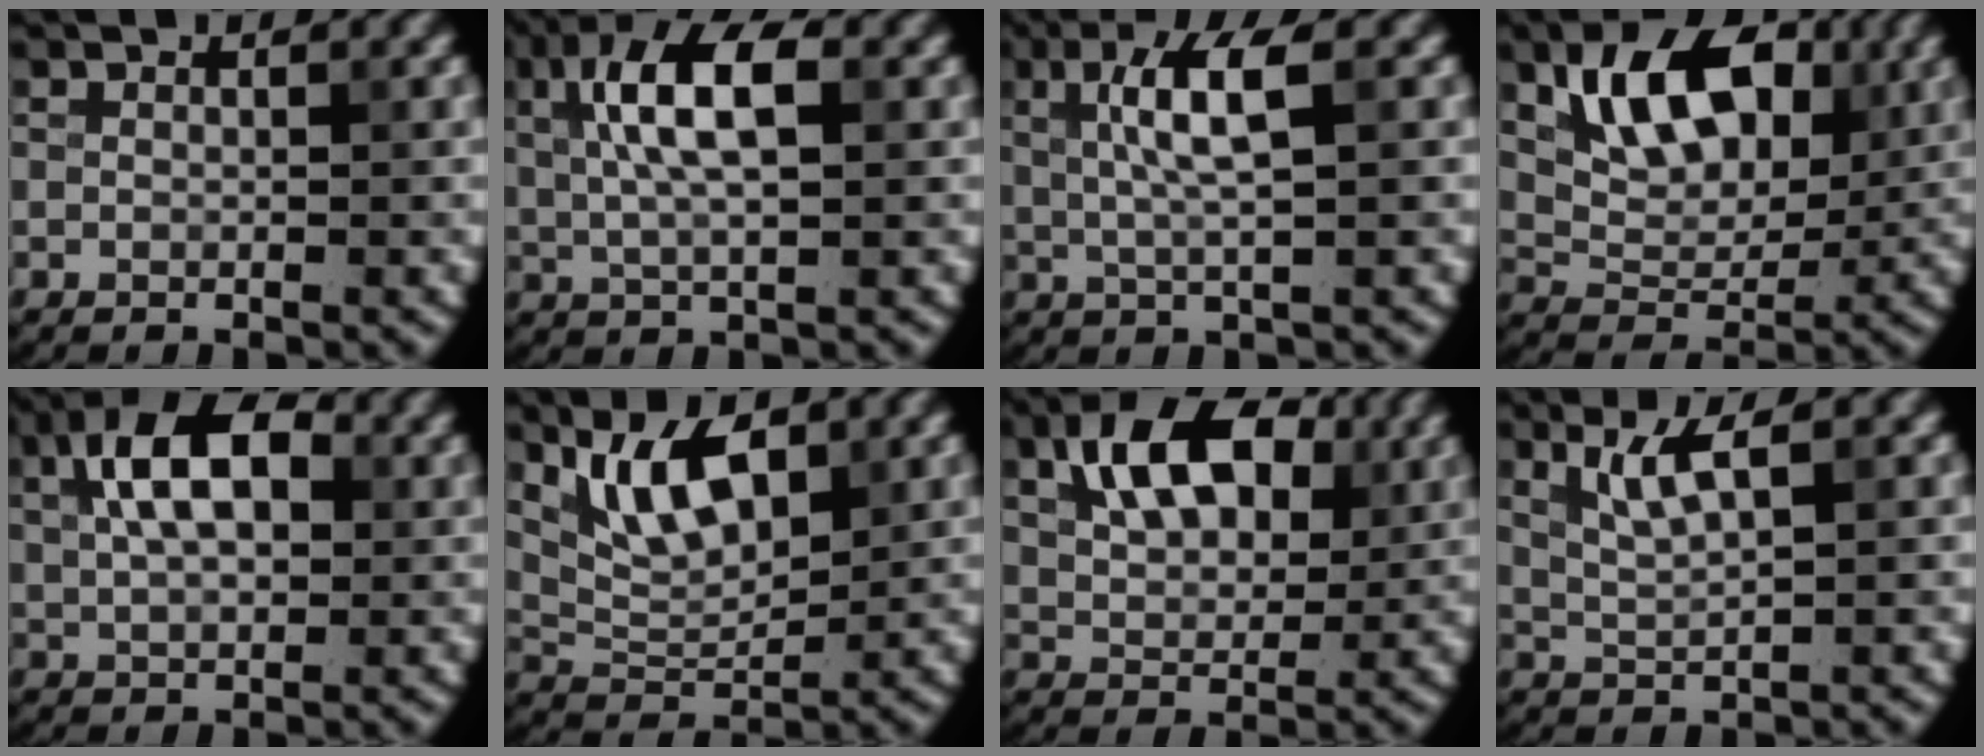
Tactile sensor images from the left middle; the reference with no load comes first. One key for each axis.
{"total": 6.8, "fx": 1.7, "fy": 2.5, "fz": 6.0, "tx": -0.115, "ty": 0.014, "tz": 0.026}
{"total": 4.7, "fx": 1.1, "fy": 0.9, "fz": 4.4, "tx": -0.087, "ty": 0.005, "tz": 0.022}
{"total": 7.9, "fx": 3.0, "fy": 4.7, "fz": 5.7, "tx": -0.093, "ty": -0.003, "tz": 0.047}
{"total": 8.1, "fx": 2.3, "fy": 4.5, "fz": 6.3, "tx": -0.112, "ty": 0.026, "tz": 0.025}
{"total": 5.7, "fx": 2.9, "fy": 2.4, "fz": 4.3, "tx": -0.083, "ty": -0.006, "tz": 0.056}
{"total": 8.2, "fx": 2.9, "fy": 4.8, "fz": 6.0, "tx": -0.109, "ty": 0.011, "tz": 0.046}
{"total": 3.1, "fx": 1.4, "fy": 0.5, "fz": 2.7, "tx": -0.057, "ty": -0.002, "tz": 0.033}